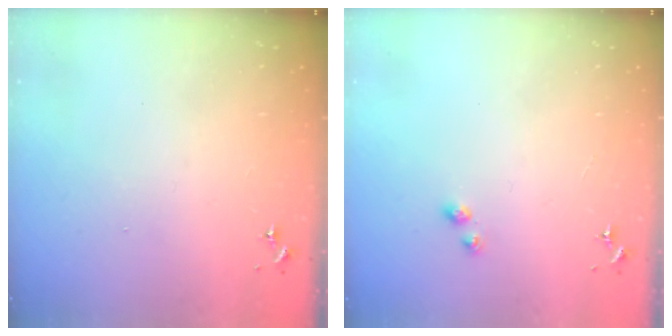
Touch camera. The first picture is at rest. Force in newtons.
{"total": 2.9, "press": 2.9, "slide": 0.5}